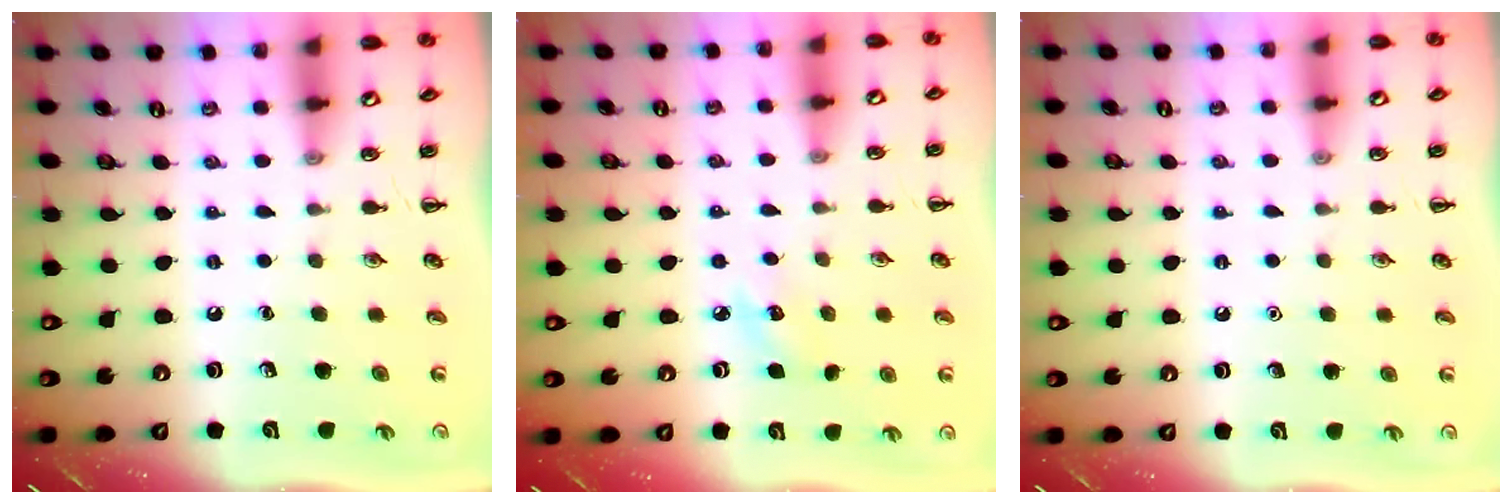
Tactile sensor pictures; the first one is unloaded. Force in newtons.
{"total": 4.9, "press": 4.7, "slide": 1.4}
{"total": 1.5, "press": 1.5, "slide": 0.1}